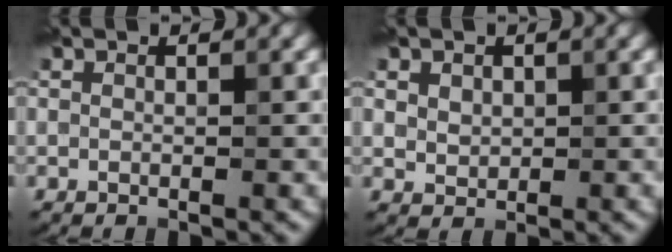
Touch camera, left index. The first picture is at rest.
{"total": 3.0, "force": [1.4, 2.2, 1.5], "torque": [-0.036, 0.013, 0.024]}